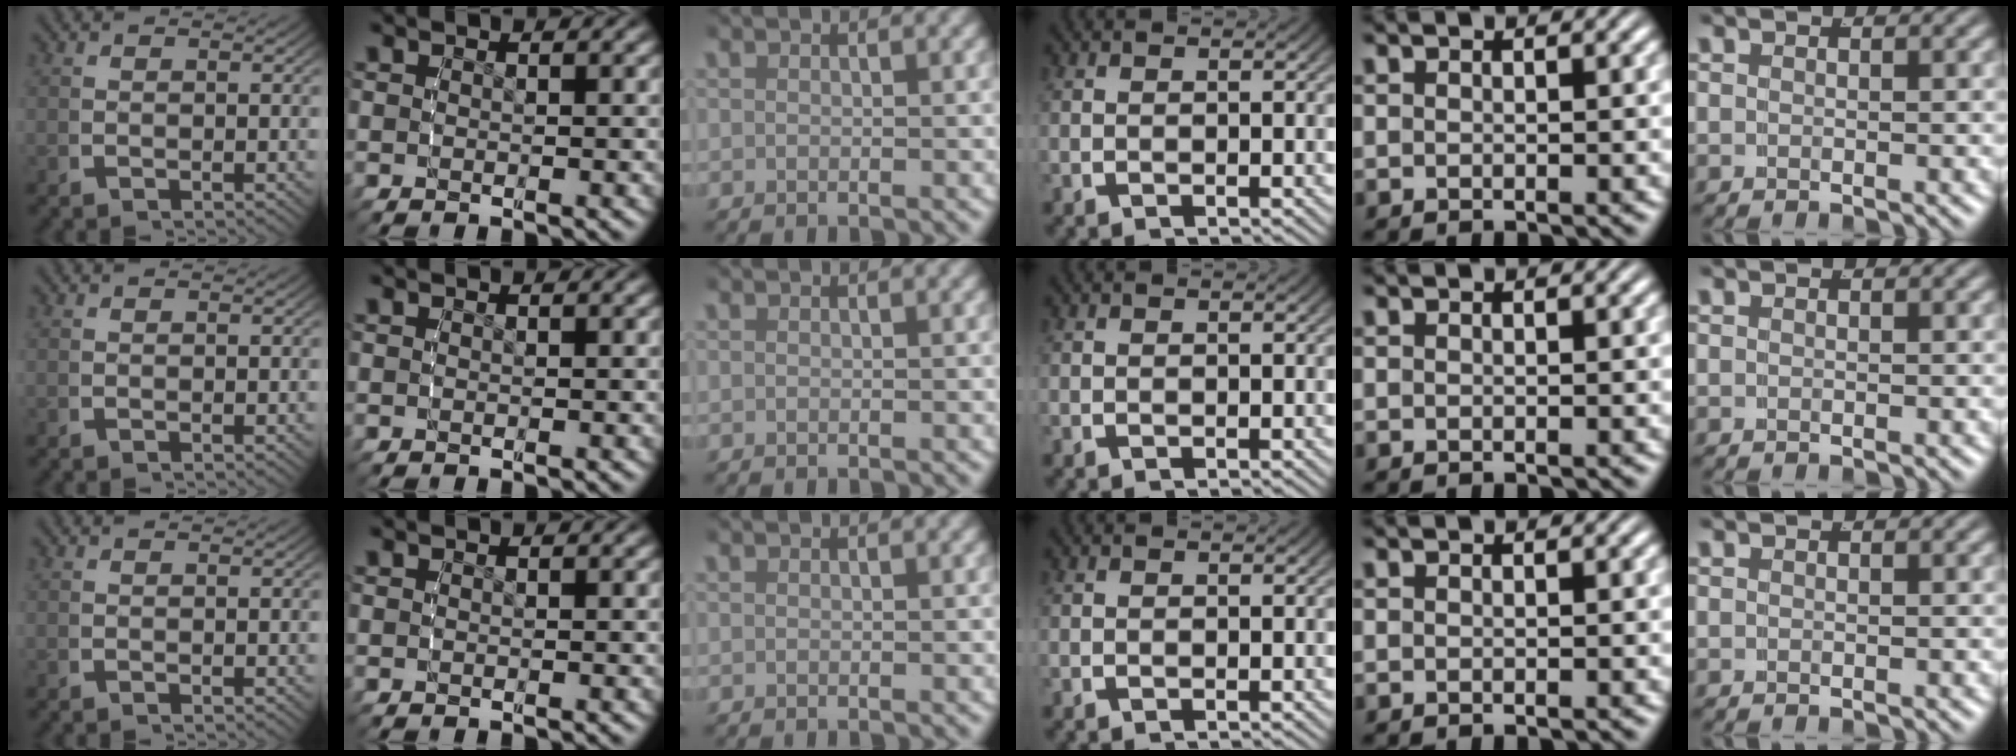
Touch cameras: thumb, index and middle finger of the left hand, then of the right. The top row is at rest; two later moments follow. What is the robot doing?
{"motion": "reach", "object": "paper towel"}